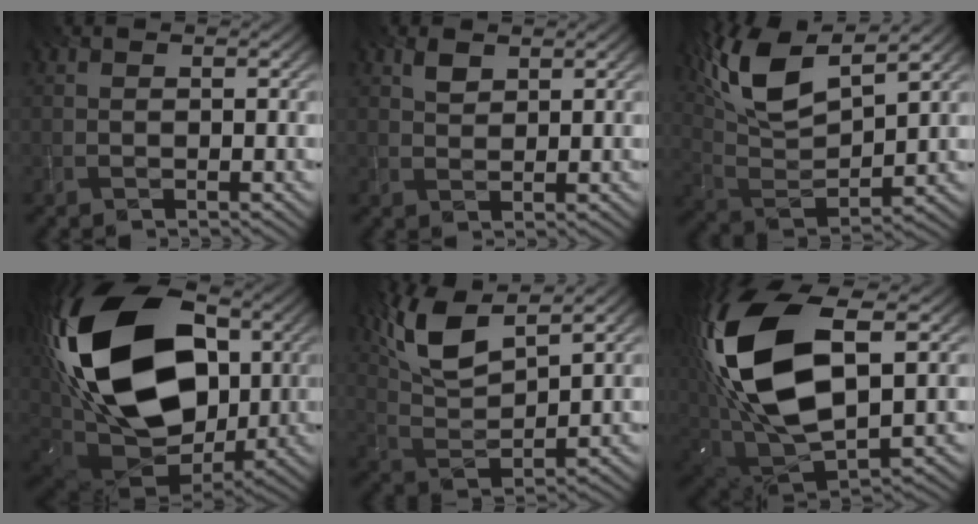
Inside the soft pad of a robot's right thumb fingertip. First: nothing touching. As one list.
[{"total": 1.9, "force": [1.3, 1.0, 1.0], "torque": [-0.022, 0.001, 0.027]}, {"total": 13.4, "force": [7.8, 4.8, 9.8], "torque": [-0.237, 0.020, 0.156]}, {"total": 23.8, "force": [5.6, 15.3, 17.3], "torque": [-0.387, 0.019, 0.106]}, {"total": 10.7, "force": [7.1, 3.3, 7.4], "torque": [-0.175, 0.014, 0.143]}, {"total": 19.2, "force": [4.4, 10.6, 15.4], "torque": [-0.357, 0.006, 0.086]}]